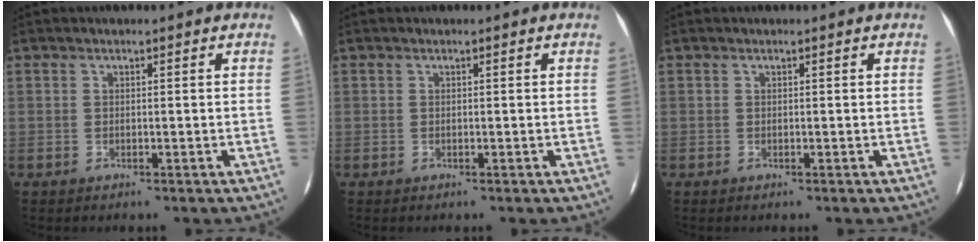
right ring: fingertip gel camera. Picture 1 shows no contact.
{"total": 0.0}
{"total": 0.0}